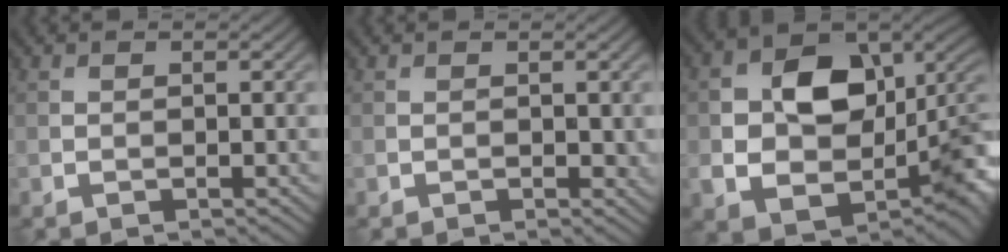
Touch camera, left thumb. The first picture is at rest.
{"total": 0.8, "force": [0.2, 0.5, 0.6], "torque": [-0.006, -0.003, 0.004]}
{"total": 14.8, "force": [0.7, 10.9, 9.9], "torque": [-0.165, -0.019, 0.020]}